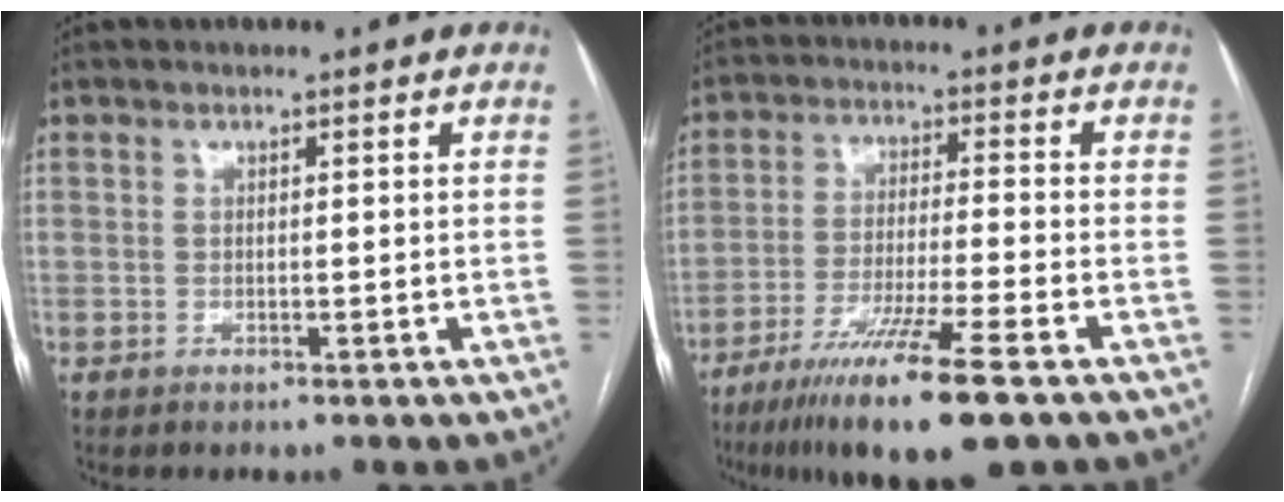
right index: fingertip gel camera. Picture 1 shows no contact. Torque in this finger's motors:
{"motor_torque": [1.02, -0.72, 0.77, 0.21]}